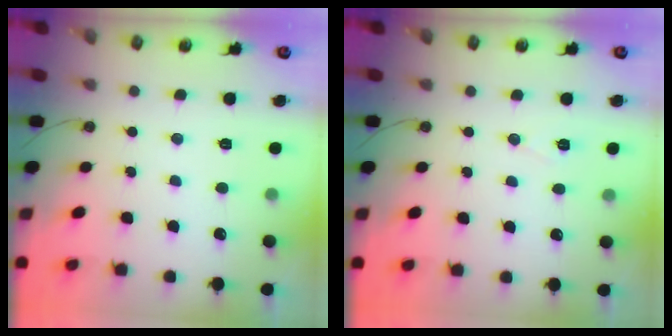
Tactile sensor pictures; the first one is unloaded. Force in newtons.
{"total": 5.3, "press": 3.0, "slide": 4.4}